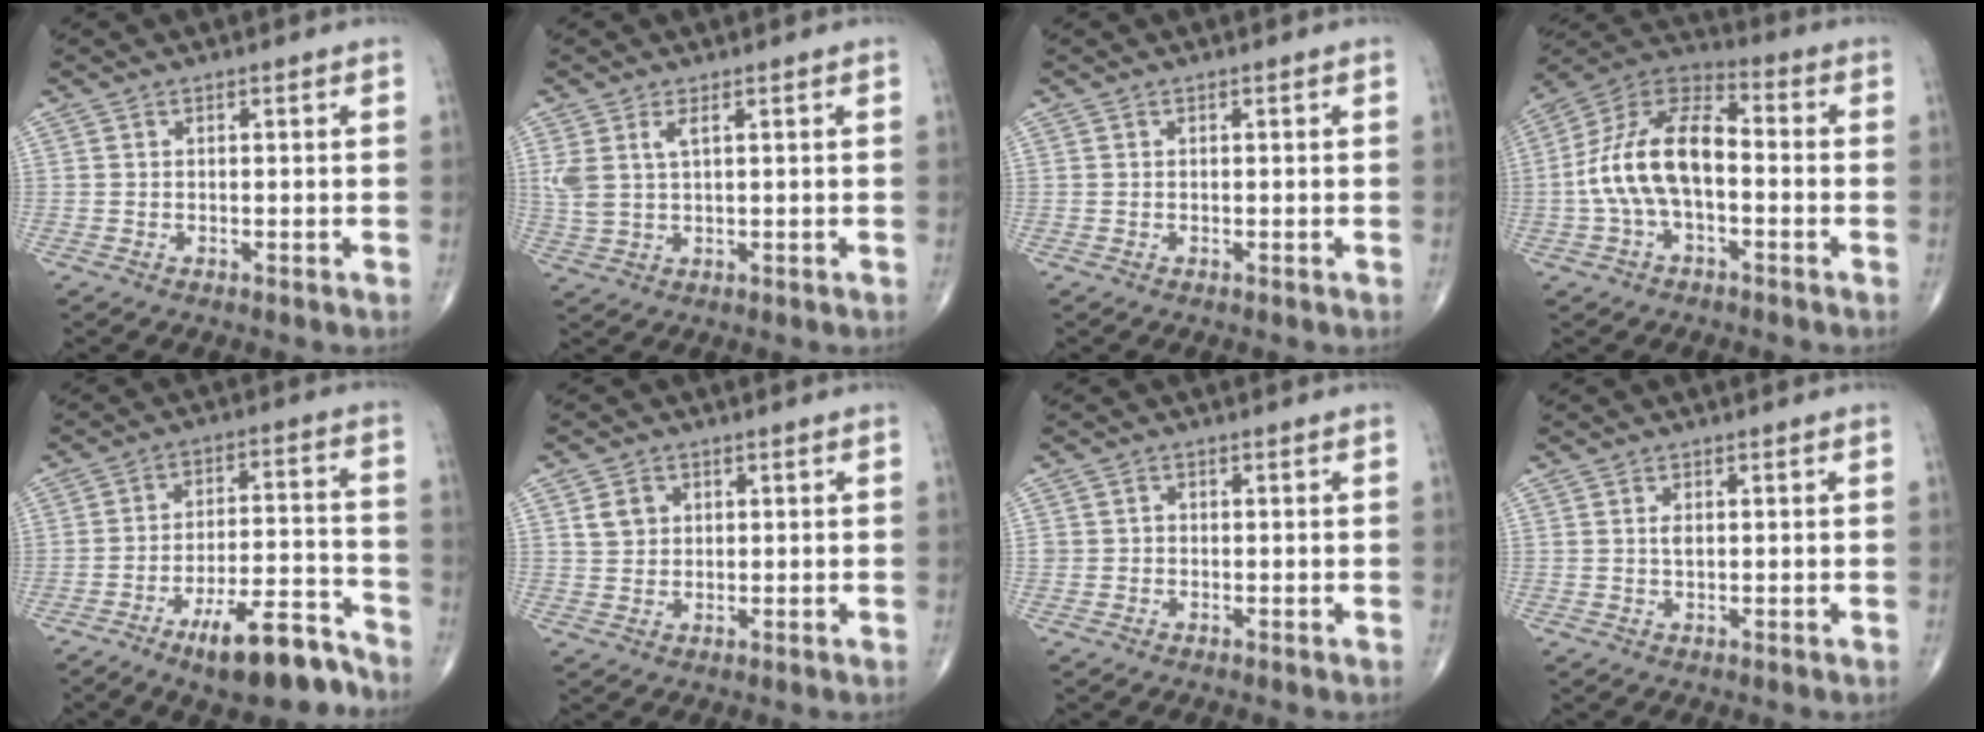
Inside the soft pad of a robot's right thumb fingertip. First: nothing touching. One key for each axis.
{"total": 4.5, "fx": 1.7, "fy": 1.8, "fz": 3.8, "tx": -0.095, "ty": -0.001, "tz": 0.042}
{"total": 0.0}
{"total": 15.1, "fx": -1.8, "fy": 8.0, "fz": 12.7, "tx": -0.243, "ty": 0.046, "tz": -0.043}
{"total": 13.4, "fx": -9.3, "fy": 4.0, "fz": 8.7, "tx": -0.123, "ty": 0.077, "tz": -0.149}
{"total": 3.6, "fx": 1.2, "fy": 3.0, "fz": 1.6, "tx": -0.013, "ty": -0.003, "tz": 0.023}
{"total": 1.2, "fx": -0.2, "fy": 1.2, "fz": 0.4, "tx": 0.002, "ty": 0.004, "tz": -0.005}
{"total": 1.3, "fx": 0.2, "fy": 0.6, "fz": 1.1, "tx": -0.019, "ty": -0.001, "tz": 0.004}